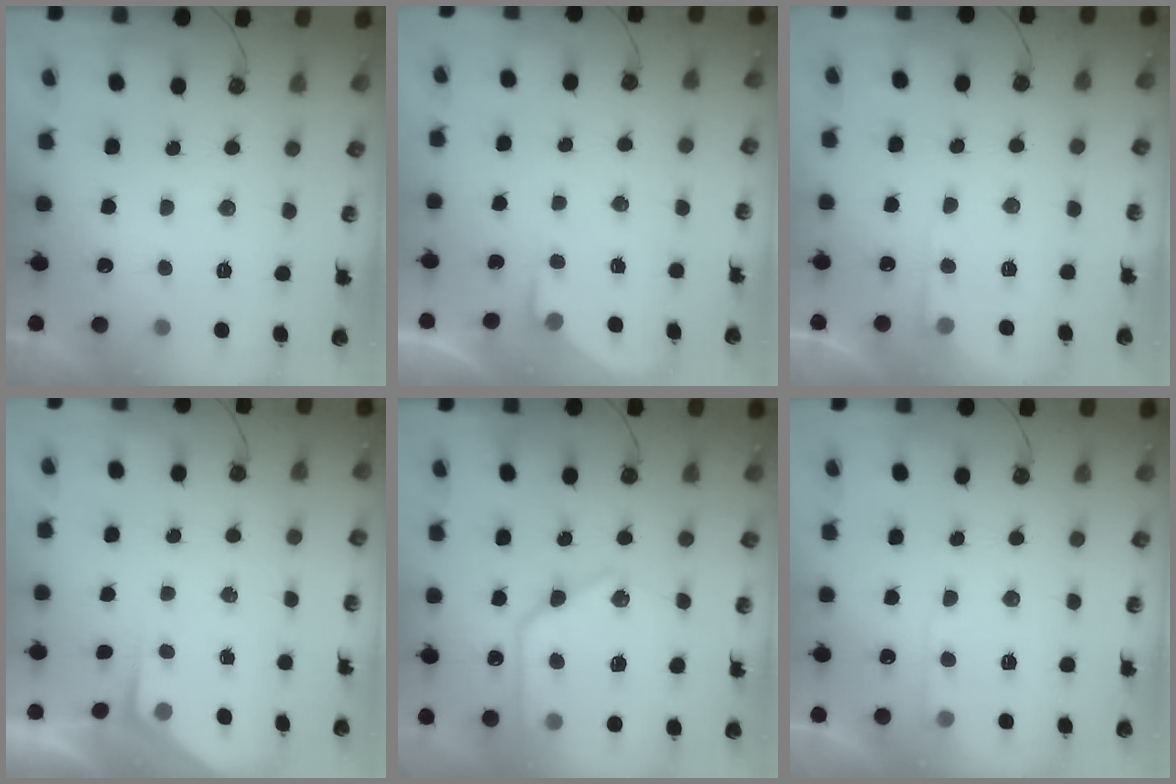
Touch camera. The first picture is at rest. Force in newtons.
{"total": 2.7, "press": 2.6, "slide": 0.5}
{"total": 5.5, "press": 5.5, "slide": 0.7}
{"total": 2.7, "press": 2.7, "slide": 0.3}
{"total": 18.3, "press": 18.2, "slide": 1.7}
{"total": 5.4, "press": 5.3, "slide": 0.7}